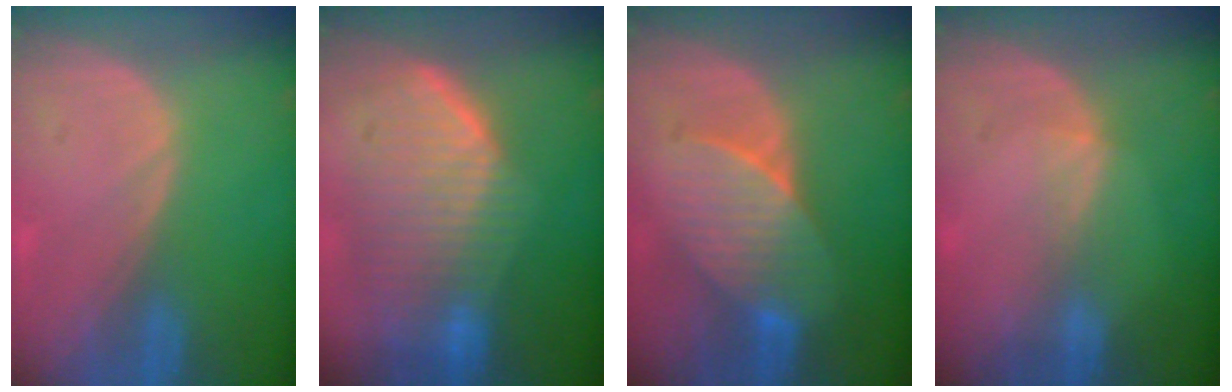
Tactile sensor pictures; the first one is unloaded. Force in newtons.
{"total": 10.2, "press": 9.0, "slide": 4.9}
{"total": 7.2, "press": 7.0, "slide": 1.3}
{"total": 1.7, "press": 1.3, "slide": 1.1}